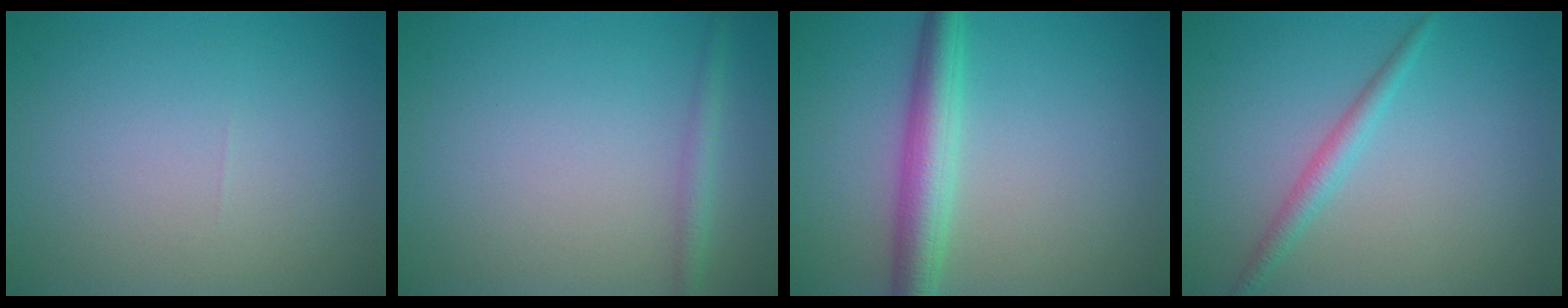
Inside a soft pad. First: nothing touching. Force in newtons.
{"total": 1.5, "press": 1.5, "slide": 0.0}
{"total": 4.4, "press": 4.4, "slide": 0.1}
{"total": 1.8, "press": 1.8, "slide": 0.1}